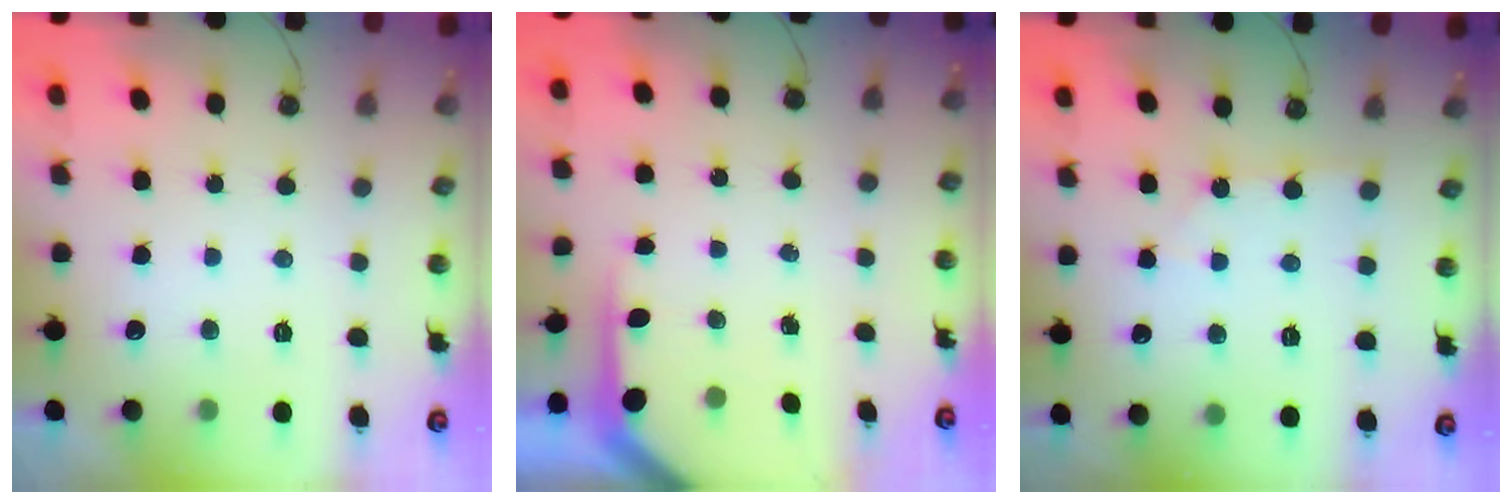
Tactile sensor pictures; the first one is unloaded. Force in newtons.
{"total": 4.6, "press": 4.5, "slide": 0.4}
{"total": 1.6, "press": 1.6, "slide": 0.3}